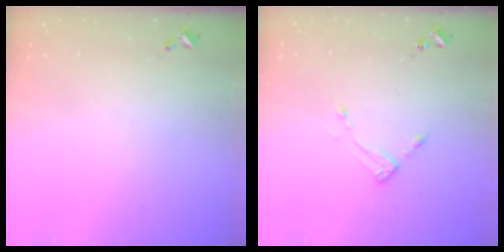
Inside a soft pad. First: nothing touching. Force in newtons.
{"total": 3.7, "press": 3.6, "slide": 0.4}